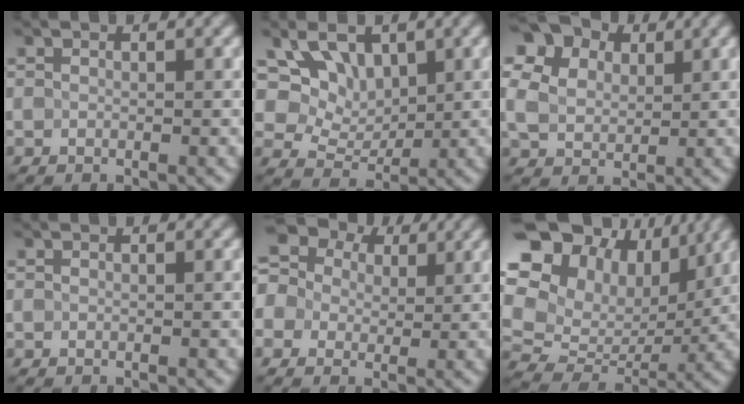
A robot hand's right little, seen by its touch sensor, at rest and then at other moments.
{"total": 5.4, "force": [2.0, 3.8, 3.2], "torque": [-0.055, -0.006, 0.034]}
{"total": 14.6, "force": [7.4, 10.4, 7.1], "torque": [-0.179, 0.038, 0.126]}
{"total": 0.0}
{"total": 12.2, "force": [4.2, 9.8, 5.9], "torque": [-0.142, 0.046, 0.047]}
{"total": 21.3, "force": [7.1, 16.7, 11.2], "torque": [-0.237, 0.030, 0.111]}